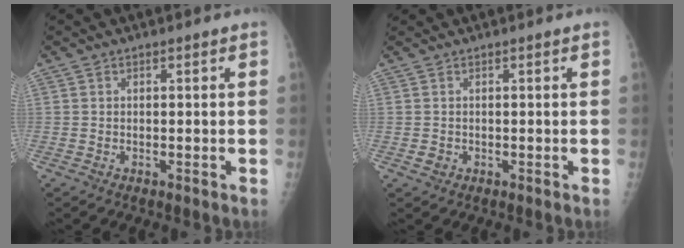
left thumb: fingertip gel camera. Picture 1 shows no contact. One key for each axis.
{"total": 1.1, "fx": 0.0, "fy": 1.1, "fz": 0.3, "tx": 0.000, "ty": 0.003, "tz": 0.003}